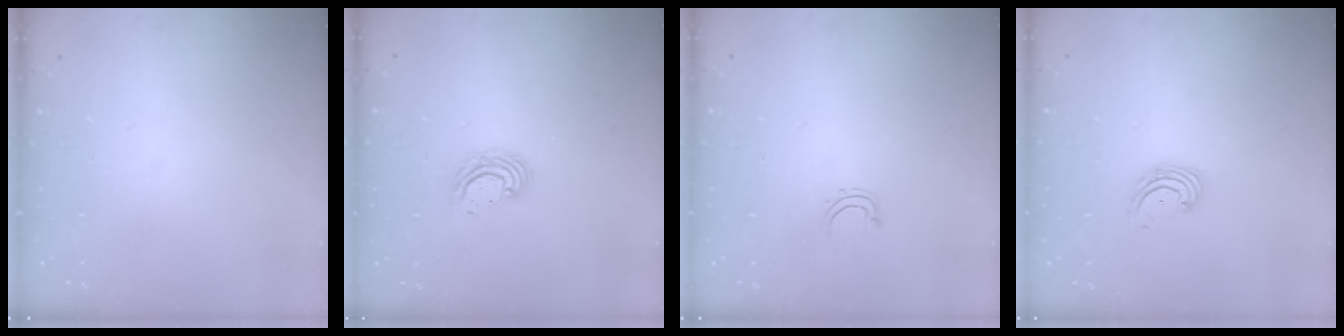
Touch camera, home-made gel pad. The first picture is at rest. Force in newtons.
{"total": 6.0, "press": 6.0, "slide": 0.8}
{"total": 2.8, "press": 2.7, "slide": 0.5}
{"total": 2.7, "press": 2.7, "slide": 0.6}